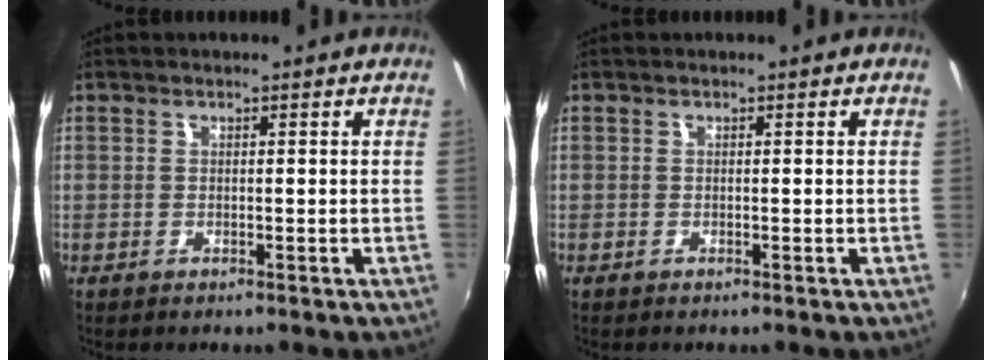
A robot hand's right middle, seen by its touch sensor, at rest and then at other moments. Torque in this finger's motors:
{"motor_torque": [0.12, -0.17, 0.04, 0.00]}